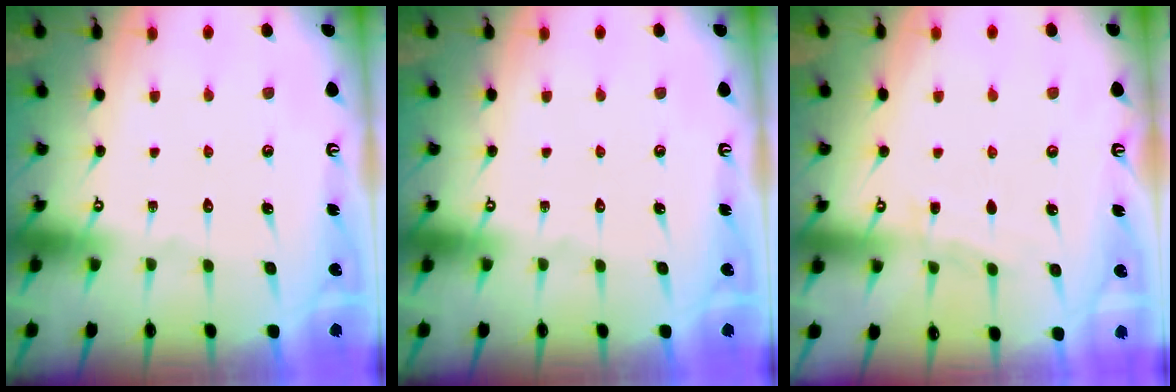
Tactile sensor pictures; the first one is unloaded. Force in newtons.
{"total": 0.0}
{"total": 4.6, "press": 4.5, "slide": 0.5}